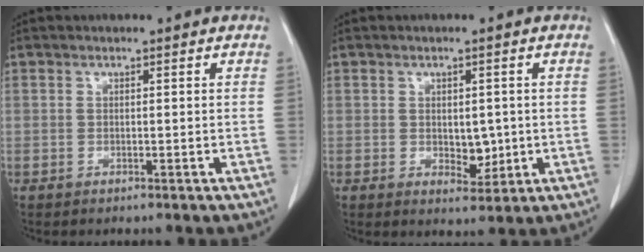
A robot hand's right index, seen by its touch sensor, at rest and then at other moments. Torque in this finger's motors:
{"motor_torque": [0.05, 0.04, 0.01, 0.02]}